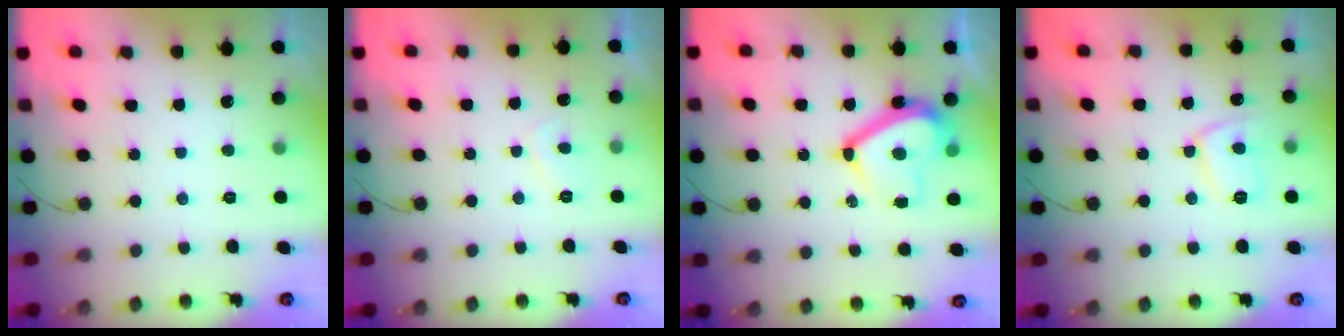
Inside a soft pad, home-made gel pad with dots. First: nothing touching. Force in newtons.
{"total": 2.1, "press": 2.0, "slide": 0.8}
{"total": 13.1, "press": 12.8, "slide": 2.4}
{"total": 8.9, "press": 8.9, "slide": 0.8}